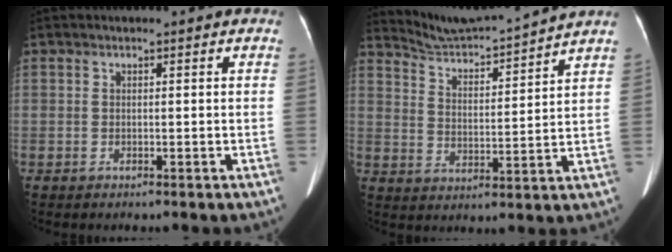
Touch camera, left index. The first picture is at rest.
{"total": 11.0, "force": [10.7, -1.4, 2.2], "torque": [-0.049, 0.002, 0.177]}